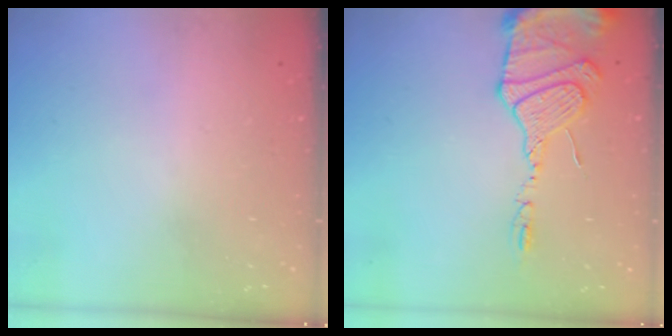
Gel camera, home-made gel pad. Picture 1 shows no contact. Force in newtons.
{"total": 14.8, "press": 14.5, "slide": 2.9}